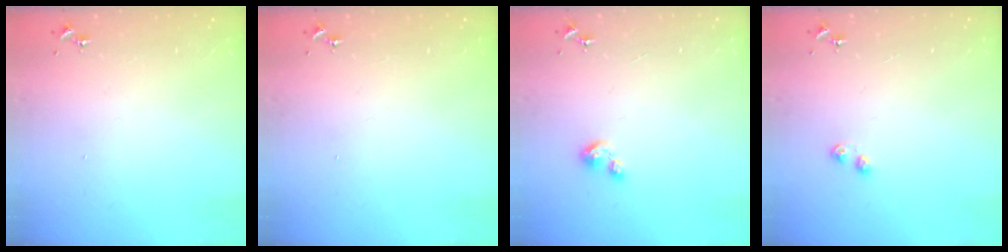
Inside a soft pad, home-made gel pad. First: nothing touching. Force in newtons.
{"total": 0.0}
{"total": 4.2, "press": 4.2, "slide": 0.4}
{"total": 3.0, "press": 2.9, "slide": 0.6}